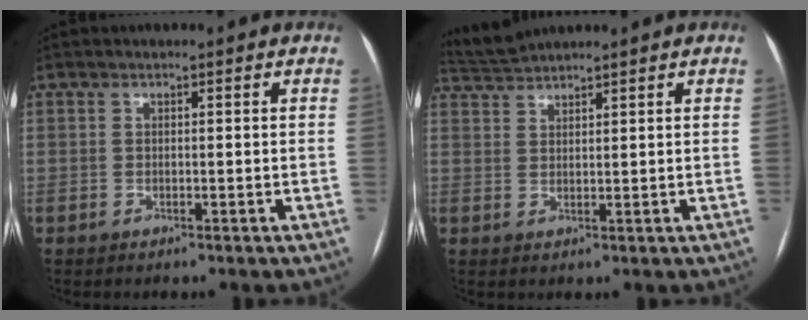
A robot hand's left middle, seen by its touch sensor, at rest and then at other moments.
{"total": 3.2, "force": [3.1, -0.8, -0.2], "torque": [-0.006, 0.011, 0.069]}